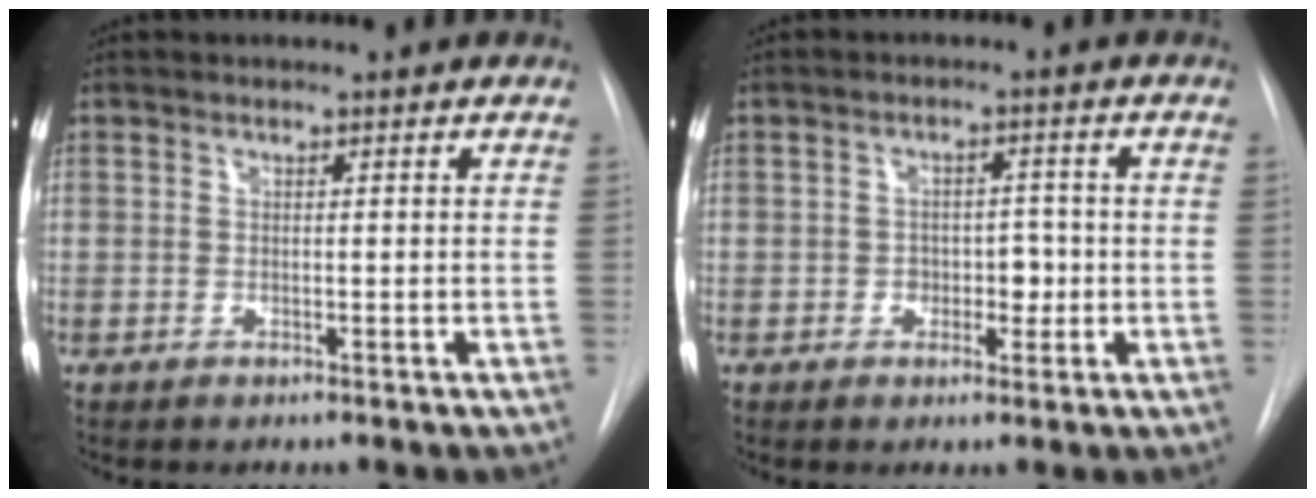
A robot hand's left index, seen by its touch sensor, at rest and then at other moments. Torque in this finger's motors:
{"motor_torque": [-0.02, 0.11, -0.02, 0.00]}